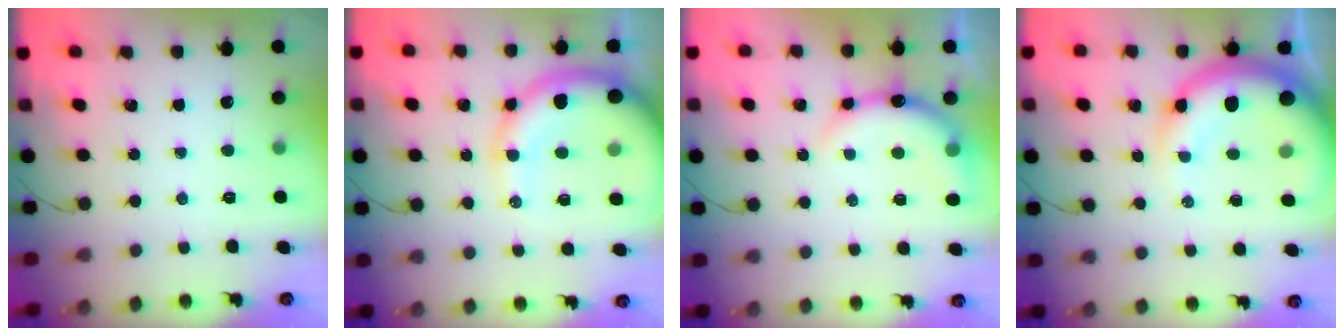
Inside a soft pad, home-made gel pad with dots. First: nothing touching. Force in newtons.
{"total": 16.5, "press": 16.2, "slide": 3.6}
{"total": 8.5, "press": 8.5, "slide": 0.8}
{"total": 13.4, "press": 13.1, "slide": 2.6}